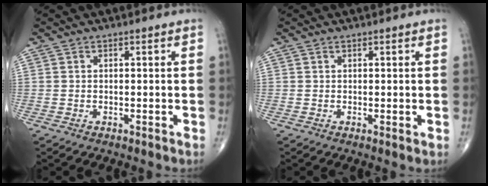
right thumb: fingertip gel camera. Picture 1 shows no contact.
{"total": 0.7, "force": [0.2, 0.2, 0.7], "torque": [-0.015, -0.003, 0.004]}